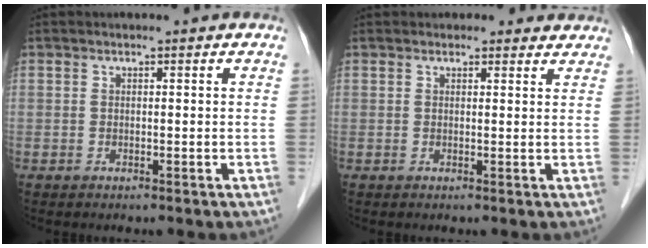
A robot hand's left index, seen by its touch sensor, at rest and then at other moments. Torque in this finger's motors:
{"motor_torque": [0.74, -0.75, 0.24, 0.04]}